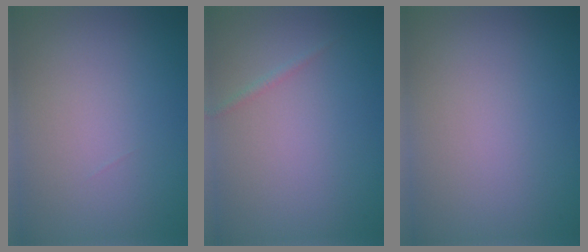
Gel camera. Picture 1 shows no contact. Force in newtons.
{"total": 0.6, "press": 0.5, "slide": 0.0}
{"total": 0.0}